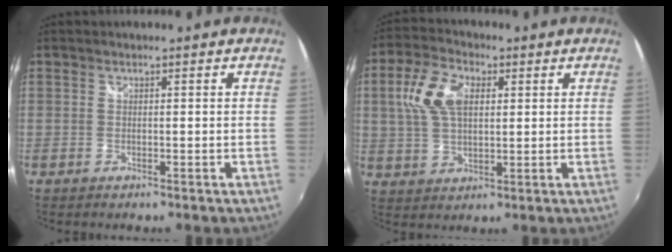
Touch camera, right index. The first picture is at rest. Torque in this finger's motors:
{"motor_torque": [0.61, 0.02, 0.33, 0.11]}